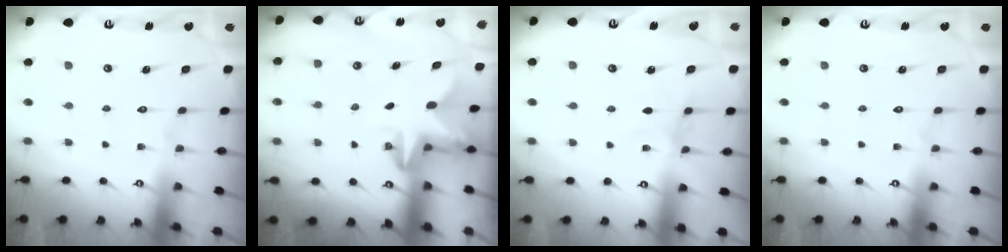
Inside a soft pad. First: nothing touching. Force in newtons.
{"total": 2.5, "press": 2.5, "slide": 0.5}
{"total": 2.1, "press": 2.1, "slide": 0.3}
{"total": 0.0}